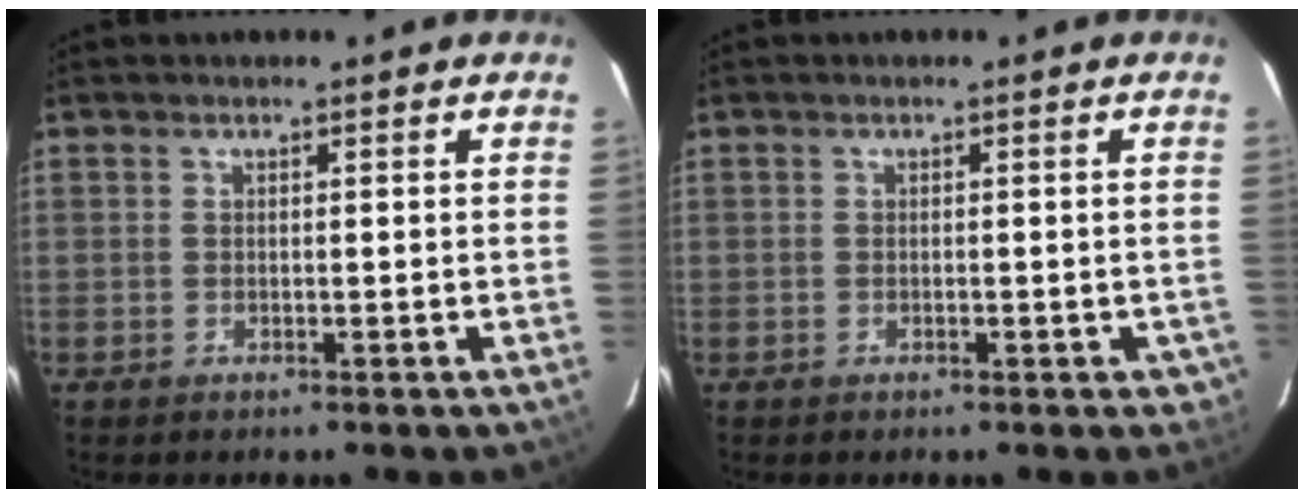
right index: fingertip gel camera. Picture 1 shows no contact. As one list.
[{"total": 2.4, "force": [-1.3, 1.3, 1.5], "torque": [-0.001, 0.005, -0.012]}]